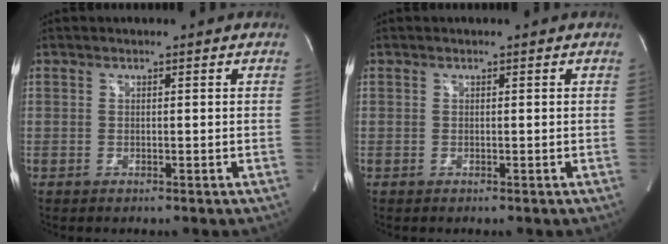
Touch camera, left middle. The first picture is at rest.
{"total": 0.0}